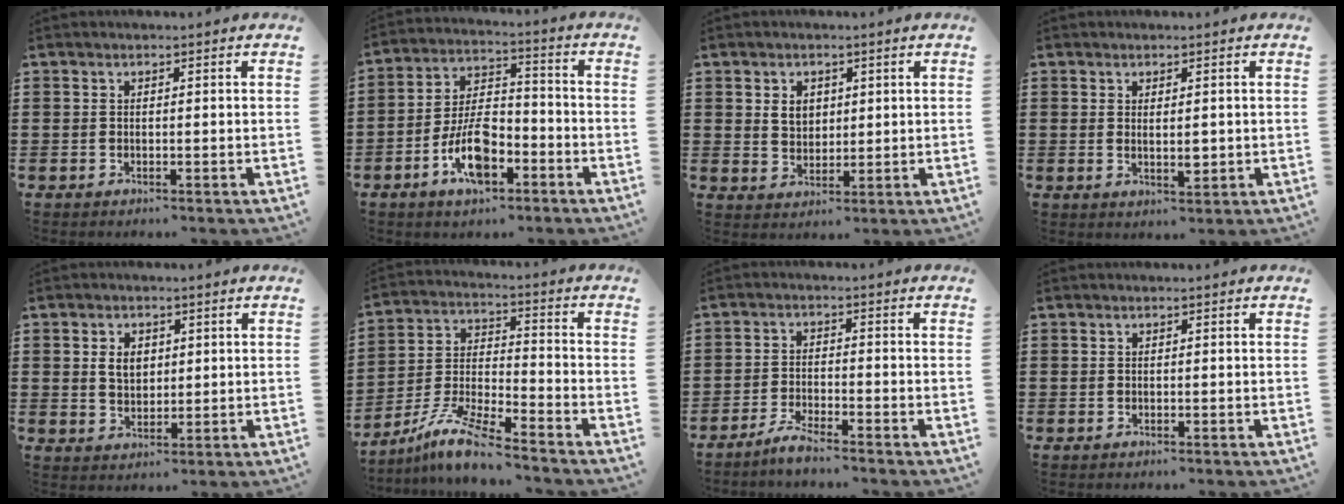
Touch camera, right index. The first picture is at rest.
{"total": 9.8, "force": [-4.7, 4.6, 7.3], "torque": [-0.155, 0.007, -0.087]}
{"total": 3.4, "force": [1.0, 2.6, 1.8], "torque": [-0.044, 0.010, 0.017]}
{"total": 2.2, "force": [0.3, 0.9, 2.0], "torque": [-0.030, -0.001, 0.003]}
{"total": 3.6, "force": [0.8, 2.6, 2.5], "torque": [-0.047, 0.007, 0.012]}
{"total": 8.8, "force": [-7.7, 0.5, 4.2], "torque": [-0.093, 0.004, -0.154]}
{"total": 3.2, "force": [-3.0, 0.0, 1.1], "torque": [-0.036, 0.000, -0.062]}
{"total": 0.0}